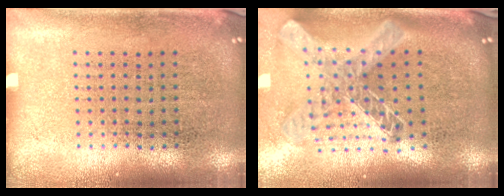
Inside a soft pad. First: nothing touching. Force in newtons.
{"total": 1.9, "press": 1.6, "slide": 1.1}